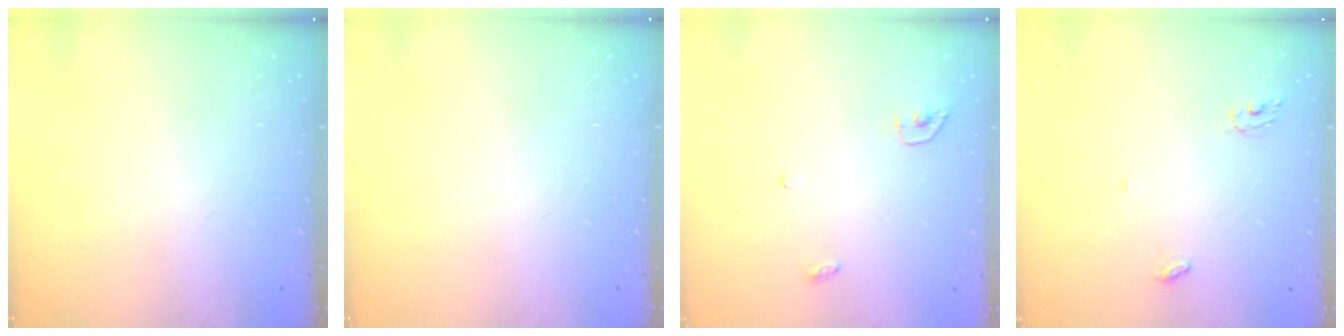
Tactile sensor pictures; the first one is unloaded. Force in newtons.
{"total": 0.0}
{"total": 3.5, "press": 3.5, "slide": 0.3}
{"total": 3.7, "press": 3.7, "slide": 0.2}